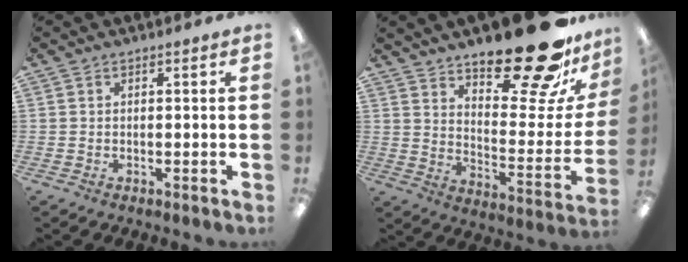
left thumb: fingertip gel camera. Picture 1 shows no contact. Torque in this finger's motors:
{"motor_torque": [0.87, 0.87, 1.39, -1.39, 0.13]}